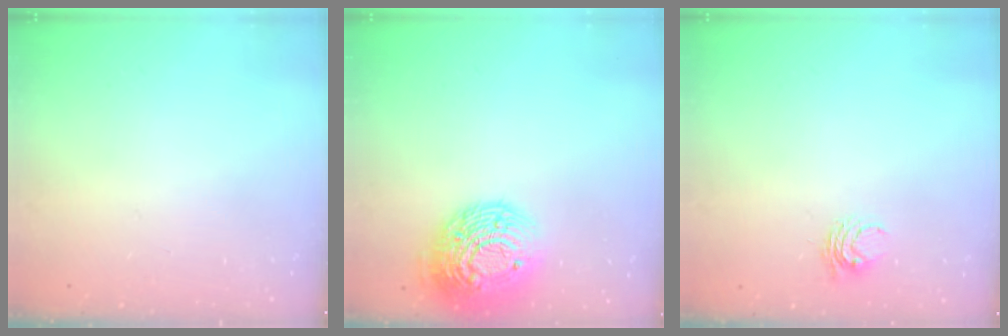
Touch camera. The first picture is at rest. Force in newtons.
{"total": 19.0, "press": 18.9, "slide": 1.2}
{"total": 3.7, "press": 3.7, "slide": 0.3}